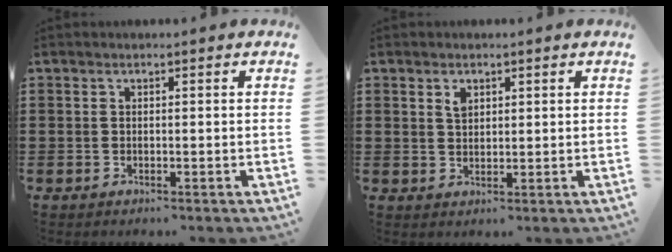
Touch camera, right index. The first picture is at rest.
{"total": 2.1, "force": [1.2, 1.2, 1.2], "torque": [-0.027, 0.003, 0.022]}